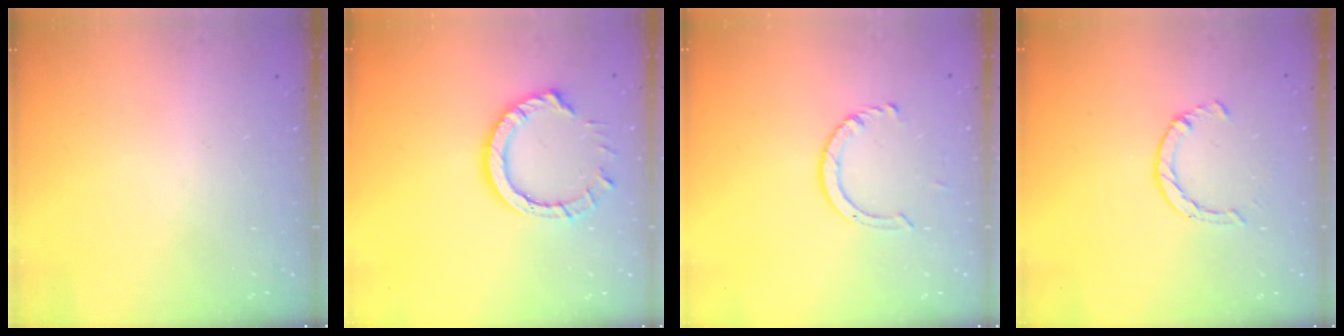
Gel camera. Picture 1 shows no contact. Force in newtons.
{"total": 10.6, "press": 10.6, "slide": 0.9}
{"total": 4.0, "press": 3.9, "slide": 0.5}
{"total": 4.1, "press": 4.0, "slide": 0.4}